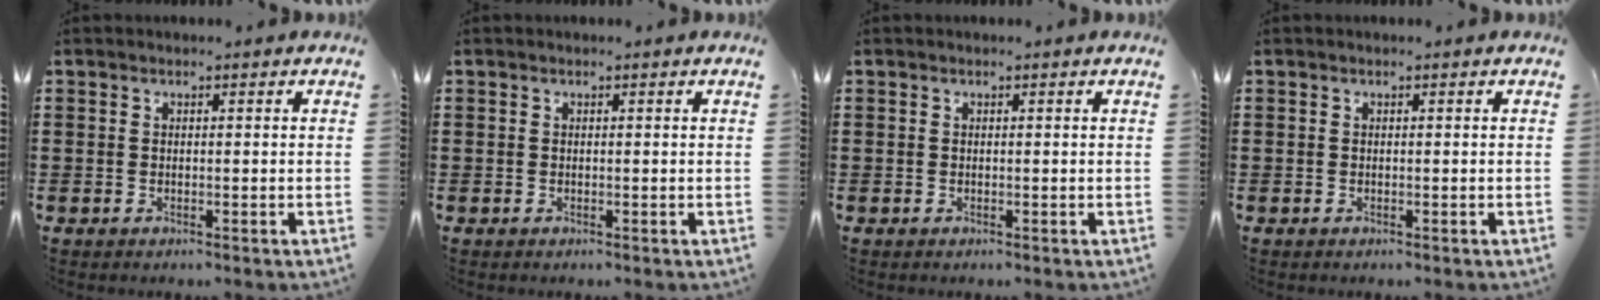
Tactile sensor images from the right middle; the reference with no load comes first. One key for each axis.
{"total": 0.0}
{"total": 0.0}
{"total": 0.0}